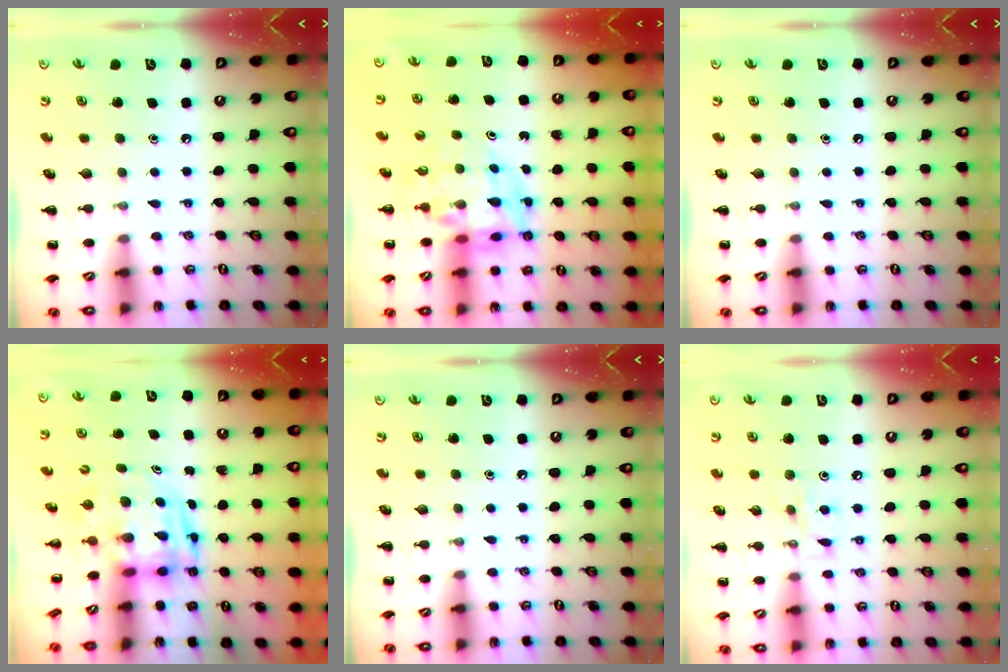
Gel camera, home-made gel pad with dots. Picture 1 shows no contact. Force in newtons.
{"total": 10.0, "press": 9.5, "slide": 3.2}
{"total": 0.0}
{"total": 3.3, "press": 3.3, "slide": 0.7}
{"total": 0.0}
{"total": 5.2, "press": 5.1, "slide": 1.2}